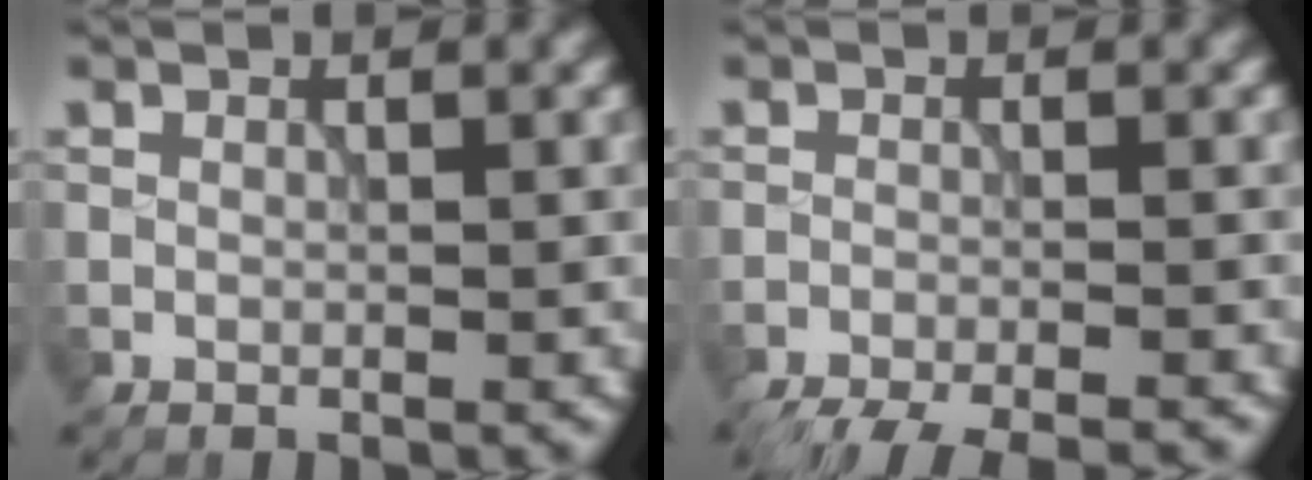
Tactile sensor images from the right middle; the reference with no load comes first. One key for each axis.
{"total": 8.5, "fx": -7.7, "fy": 1.7, "fz": 3.2, "tx": -0.046, "ty": -0.022, "tz": -0.111}